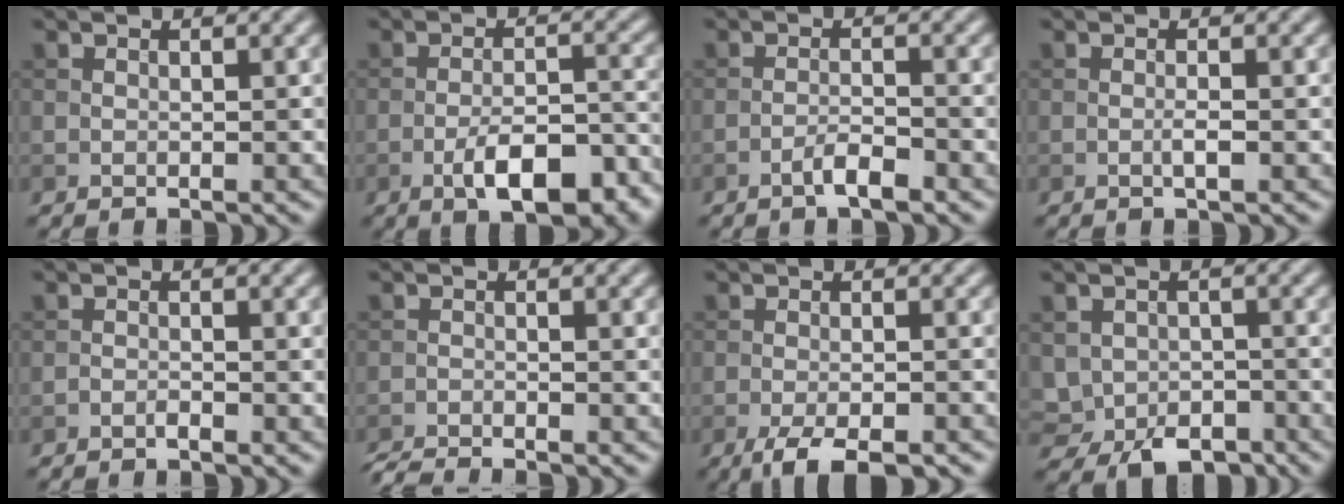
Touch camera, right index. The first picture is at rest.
{"total": 7.5, "force": [-3.8, 2.7, 5.9], "torque": [-0.094, 0.005, -0.057]}
{"total": 2.2, "force": [-1.5, 0.4, 1.6], "torque": [-0.028, 0.006, -0.031]}
{"total": 1.0, "force": [-0.3, 0.1, 1.0], "torque": [-0.018, 0.001, -0.008]}
{"total": 0.7, "force": [-0.6, 0.2, 0.4], "torque": [-0.006, 0.002, -0.013]}
{"total": 2.8, "force": [-2.7, 0.1, 1.0], "torque": [-0.022, -0.009, -0.055]}
{"total": 4.4, "force": [-3.0, 1.0, 3.1], "torque": [-0.056, -0.008, -0.051]}
{"total": 4.7, "force": [-1.9, 3.5, 2.4], "torque": [-0.042, -0.017, -0.025]}